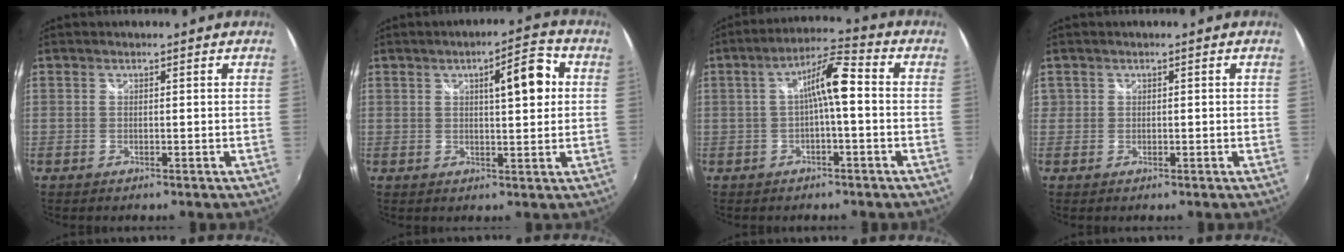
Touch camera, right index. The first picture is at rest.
{"total": 7.6, "force": [2.0, 2.1, 7.1], "torque": [-0.089, 0.020, 0.033]}
{"total": 7.2, "force": [-0.5, 1.2, 7.1], "torque": [-0.135, 0.020, -0.009]}
{"total": 1.0, "force": [0.0, 0.9, 0.3], "torque": [-0.005, 0.003, 0.001]}